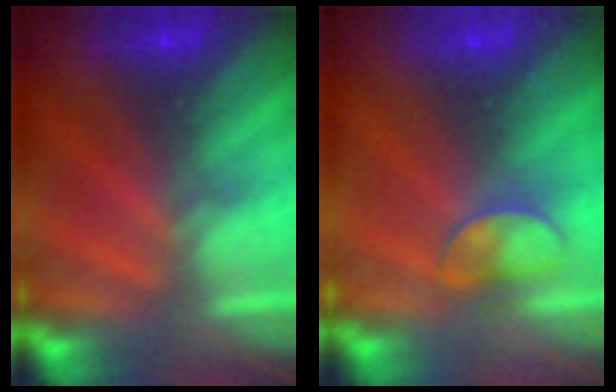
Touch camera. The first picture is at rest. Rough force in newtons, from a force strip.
{"total": 2.4}